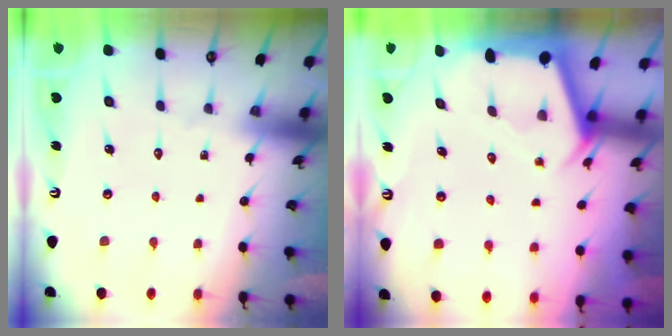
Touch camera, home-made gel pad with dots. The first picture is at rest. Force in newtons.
{"total": 2.3, "press": 2.3, "slide": 0.3}